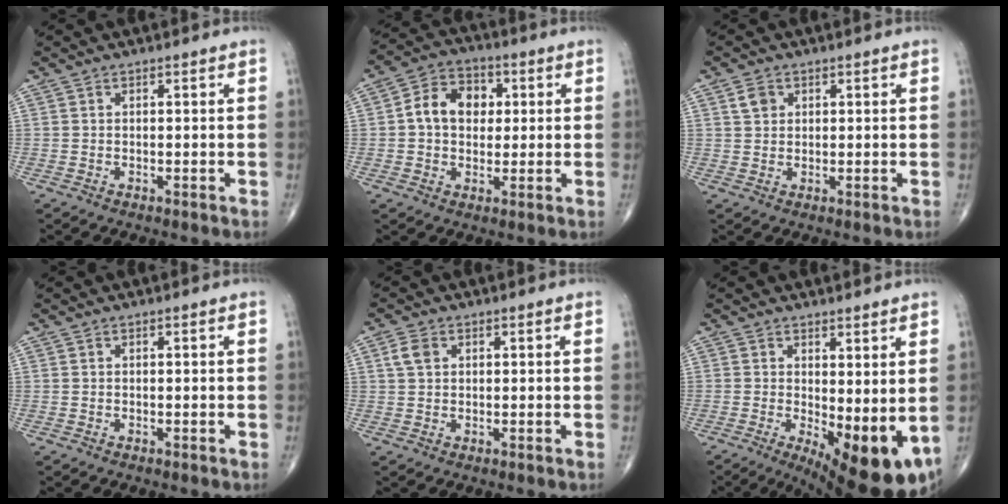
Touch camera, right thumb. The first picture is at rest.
{"total": 9.5, "force": [1.2, 7.3, 6.1], "torque": [-0.074, 0.019, 0.011]}
{"total": 2.7, "force": [1.2, 2.2, 1.2], "torque": [-0.014, -0.001, 0.021]}
{"total": 0.0}
{"total": 3.1, "force": [1.0, 2.2, 1.9], "torque": [-0.038, 0.005, 0.020]}
{"total": 13.2, "force": [-1.5, 4.8, 12.2], "torque": [-0.169, -0.028, -0.007]}